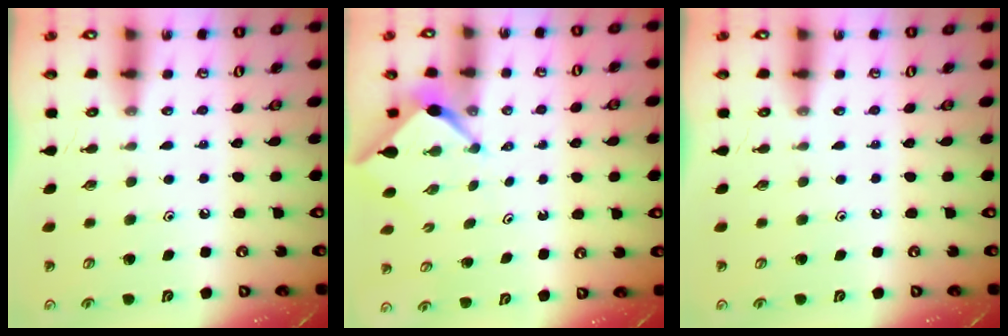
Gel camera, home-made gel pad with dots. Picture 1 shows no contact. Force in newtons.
{"total": 2.7, "press": 2.6, "slide": 0.3}
{"total": 0.0}